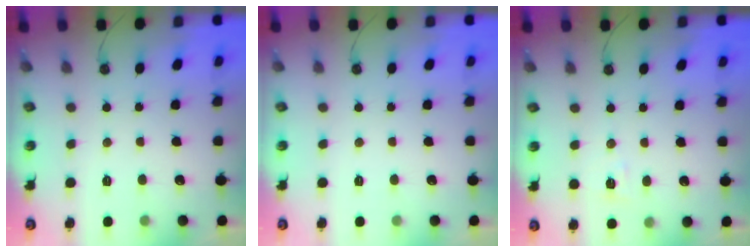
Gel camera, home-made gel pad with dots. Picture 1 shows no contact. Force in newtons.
{"total": 0.0}
{"total": 6.3, "press": 6.0, "slide": 1.9}